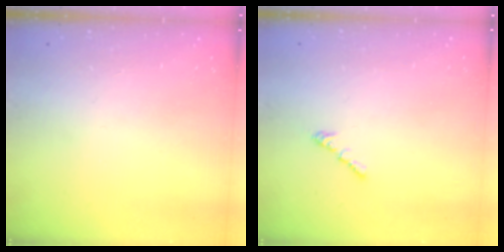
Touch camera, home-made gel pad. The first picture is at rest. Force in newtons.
{"total": 1.3, "press": 1.2, "slide": 0.6}